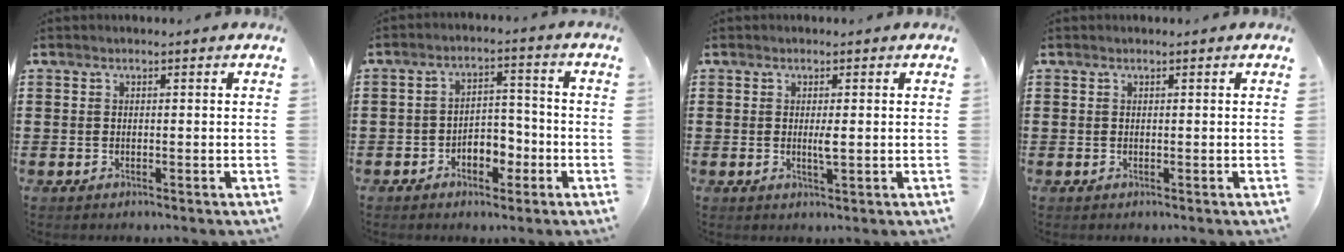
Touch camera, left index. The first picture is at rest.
{"total": 4.3, "force": [-2.6, 2.7, 2.3], "torque": [-0.036, 0.008, -0.054]}
{"total": 1.8, "force": [0.0, 0.2, 1.8], "torque": [-0.036, -0.003, -0.002]}
{"total": 0.0}